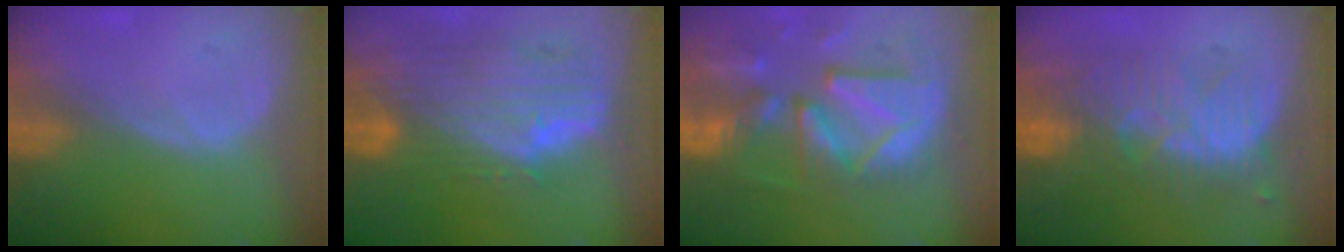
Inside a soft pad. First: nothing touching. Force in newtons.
{"total": 11.3, "press": 9.6, "slide": 5.8}
{"total": 13.2, "press": 11.4, "slide": 6.6}
{"total": 8.7, "press": 8.7, "slide": 0.8}